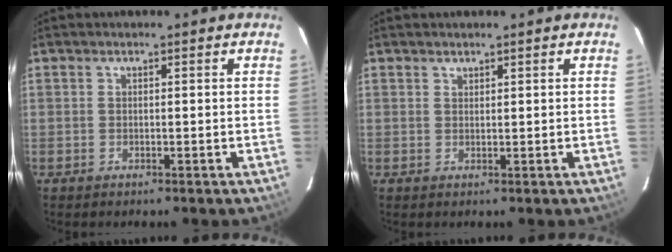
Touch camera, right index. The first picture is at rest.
{"total": 0.8, "force": [0.7, 0.3, 0.0], "torque": [0.000, 0.001, 0.014]}